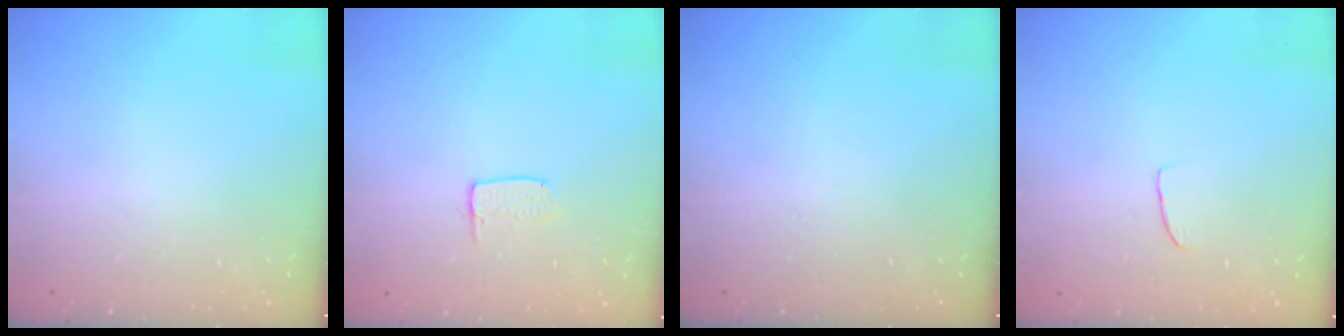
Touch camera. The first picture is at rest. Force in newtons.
{"total": 3.6, "press": 3.6, "slide": 0.3}
{"total": 0.0}
{"total": 2.6, "press": 2.6, "slide": 0.2}